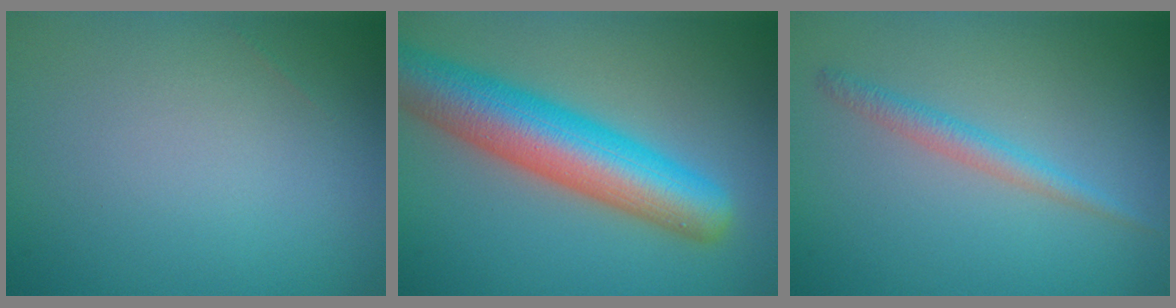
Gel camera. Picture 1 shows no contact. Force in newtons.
{"total": 9.0, "press": 9.0, "slide": 0.4}
{"total": 1.8, "press": 1.8, "slide": 0.1}